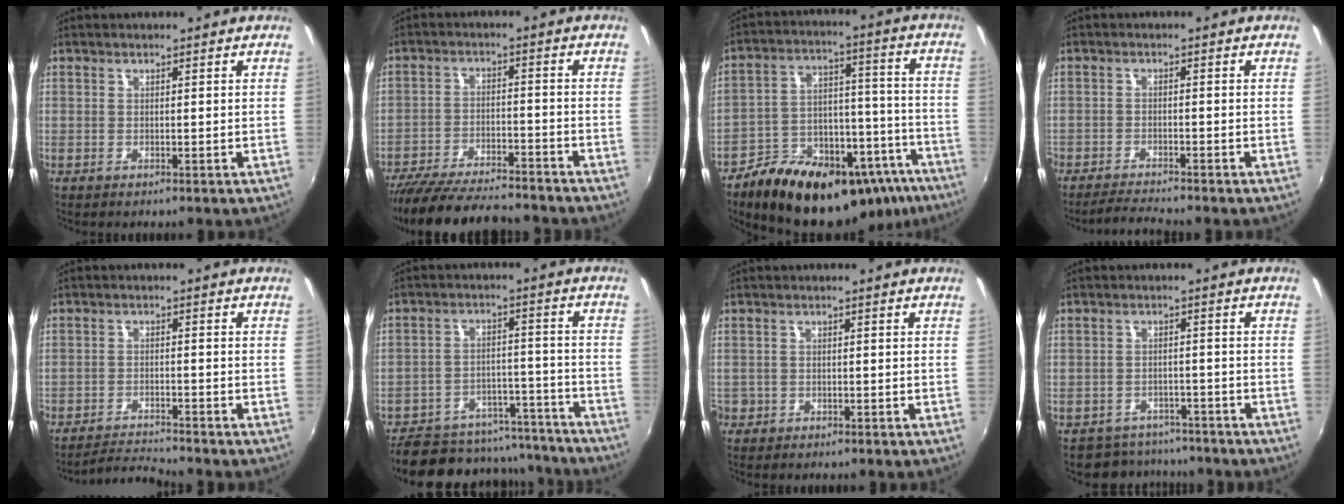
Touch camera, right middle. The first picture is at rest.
{"total": 18.1, "force": [-16.0, 3.5, 7.7], "torque": [-0.161, -0.030, -0.249]}
{"total": 27.5, "force": [-19.0, 13.0, 15.1], "torque": [-0.244, 0.023, -0.250]}
{"total": 3.7, "force": [-3.6, -0.3, 0.8], "torque": [-0.038, -0.008, -0.070]}
{"total": 4.7, "force": [-4.6, -0.7, 0.5], "torque": [-0.033, -0.002, -0.087]}
{"total": 21.2, "force": [-18.0, 8.7, 7.1], "torque": [-0.153, 0.035, -0.226]}
{"total": 2.2, "force": [-1.0, 1.9, 0.4], "torque": [-0.015, -0.001, -0.016]}
{"total": 6.5, "force": [-5.5, 3.4, 0.1], "torque": [-0.010, 0.020, -0.080]}